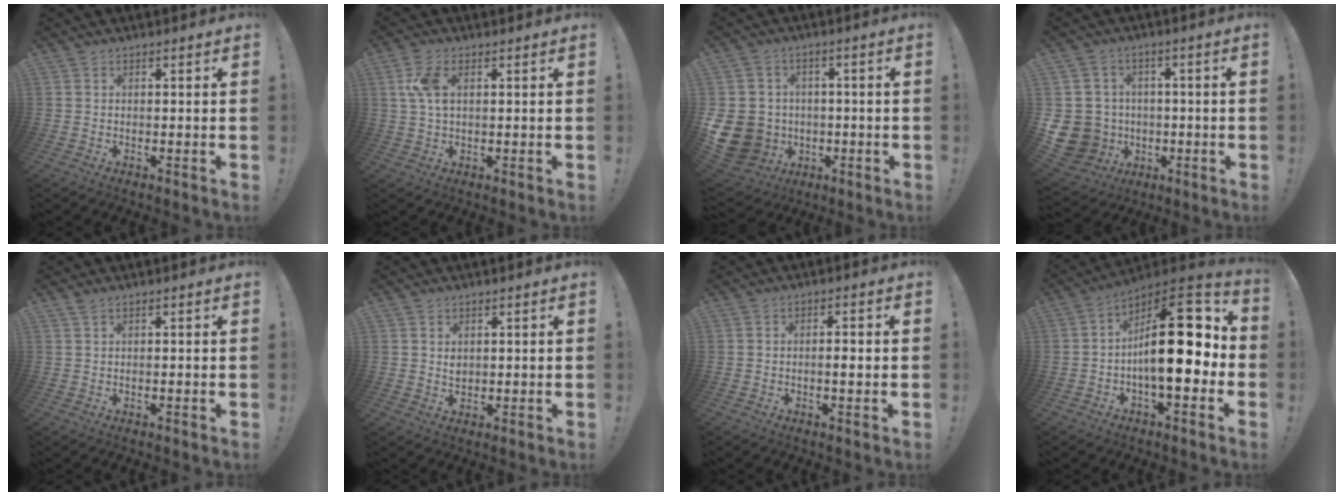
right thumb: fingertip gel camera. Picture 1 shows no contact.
{"total": 6.6, "force": [1.8, 3.3, 5.5], "torque": [-0.114, 0.005, 0.033]}
{"total": 13.6, "force": [-2.8, 12.0, 5.6], "torque": [-0.124, 0.015, -0.046]}
{"total": 10.8, "force": [-1.8, 10.1, 3.3], "torque": [-0.094, 0.008, -0.023]}
{"total": 0.9, "force": [0.7, 0.1, 0.6], "torque": [-0.006, -0.003, 0.011]}
{"total": 2.1, "force": [1.1, 1.6, 0.8], "torque": [-0.011, -0.006, 0.019]}
{"total": 2.4, "force": [-0.4, 0.4, 2.3], "torque": [-0.026, -0.004, -0.012]}
{"total": 22.1, "force": [0.6, 8.8, 20.2], "torque": [-0.299, -0.002, 0.011]}